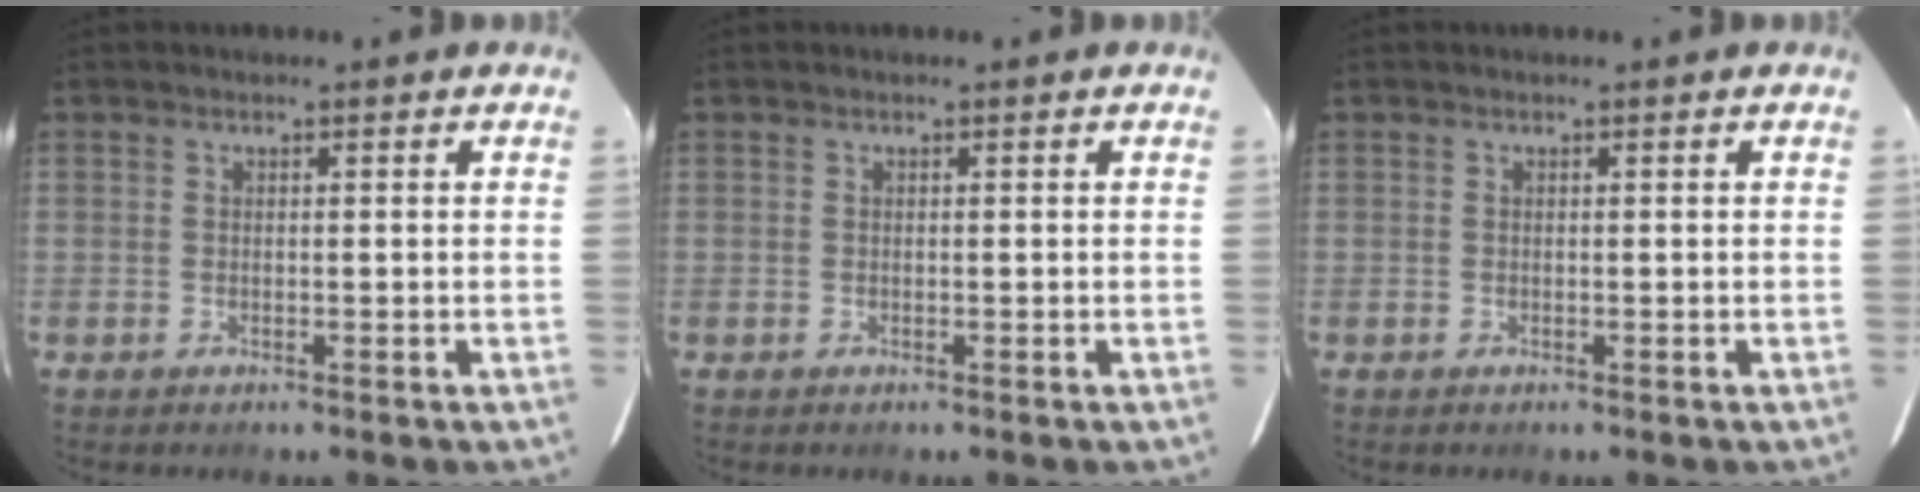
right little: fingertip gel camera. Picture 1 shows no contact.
{"total": 0.0}
{"total": 0.0}